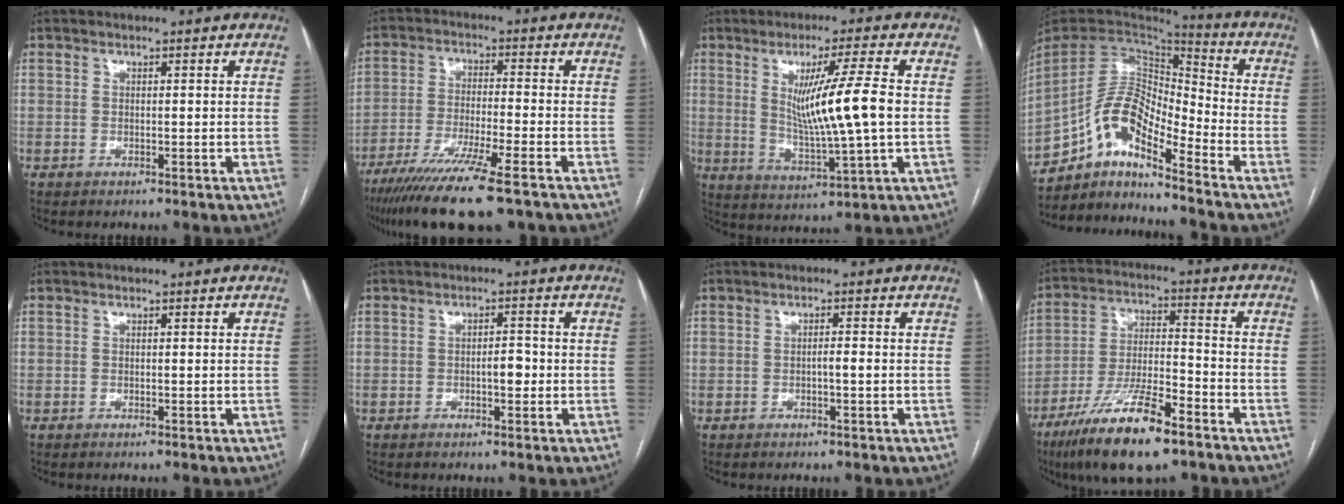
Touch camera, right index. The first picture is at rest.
{"total": 14.0, "force": [-10.1, 0.4, 9.7], "torque": [-0.184, -0.043, -0.171]}
{"total": 11.6, "force": [1.2, -0.6, 11.6], "torque": [-0.204, -0.016, 0.026]}
{"total": 13.1, "force": [-9.0, 3.6, 8.8], "torque": [-0.172, 0.031, -0.164]}
{"total": 0.0}
{"total": 2.7, "force": [-0.6, 1.0, 2.4], "torque": [-0.035, 0.004, -0.009]}
{"total": 1.4, "force": [-0.4, 0.0, 1.3], "torque": [-0.020, 0.002, -0.006]}
{"total": 15.0, "force": [-9.6, 2.8, 11.2], "torque": [-0.220, -0.024, -0.171]}